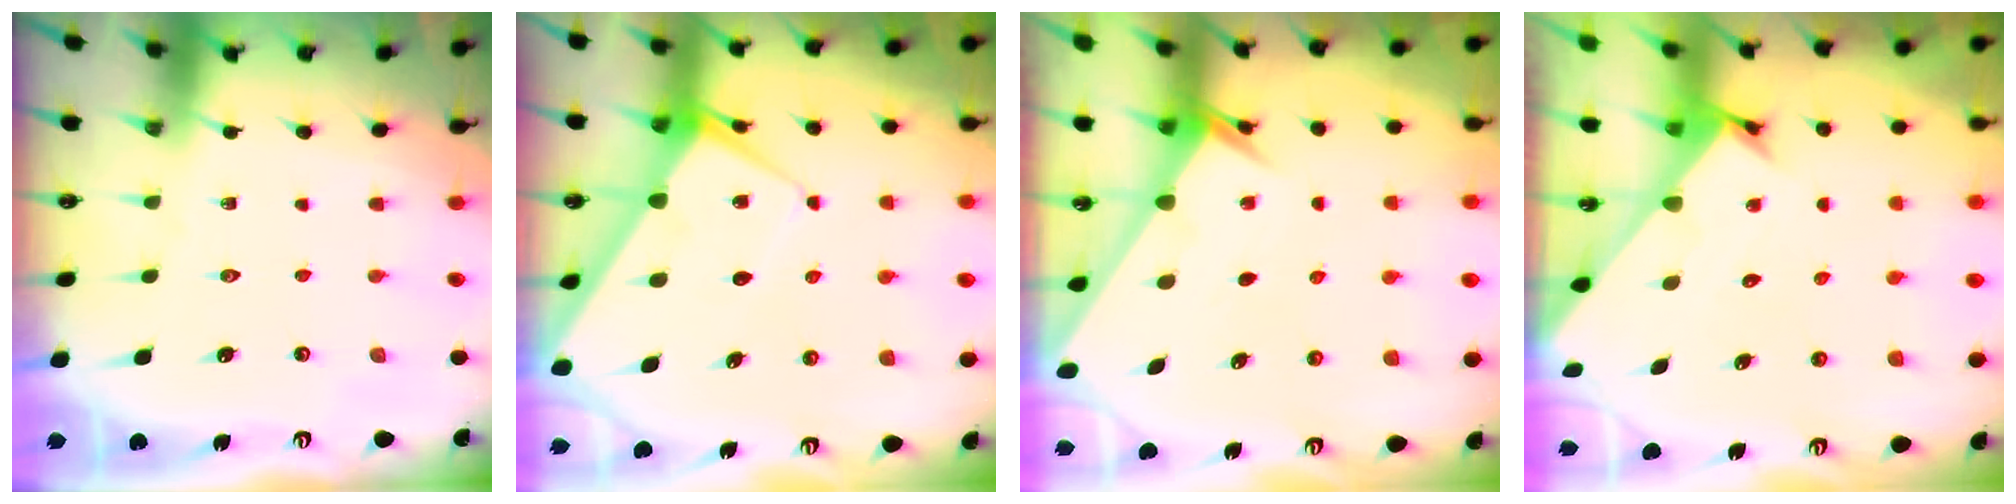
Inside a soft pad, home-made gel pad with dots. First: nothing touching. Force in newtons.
{"total": 6.5, "press": 6.5, "slide": 0.5}
{"total": 2.0, "press": 2.0, "slide": 0.1}
{"total": 2.4, "press": 2.4, "slide": 0.2}